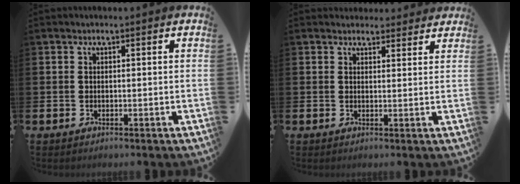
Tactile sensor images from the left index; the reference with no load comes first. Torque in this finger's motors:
{"motor_torque": [0.99, -1.14, 0.35, 0.03]}